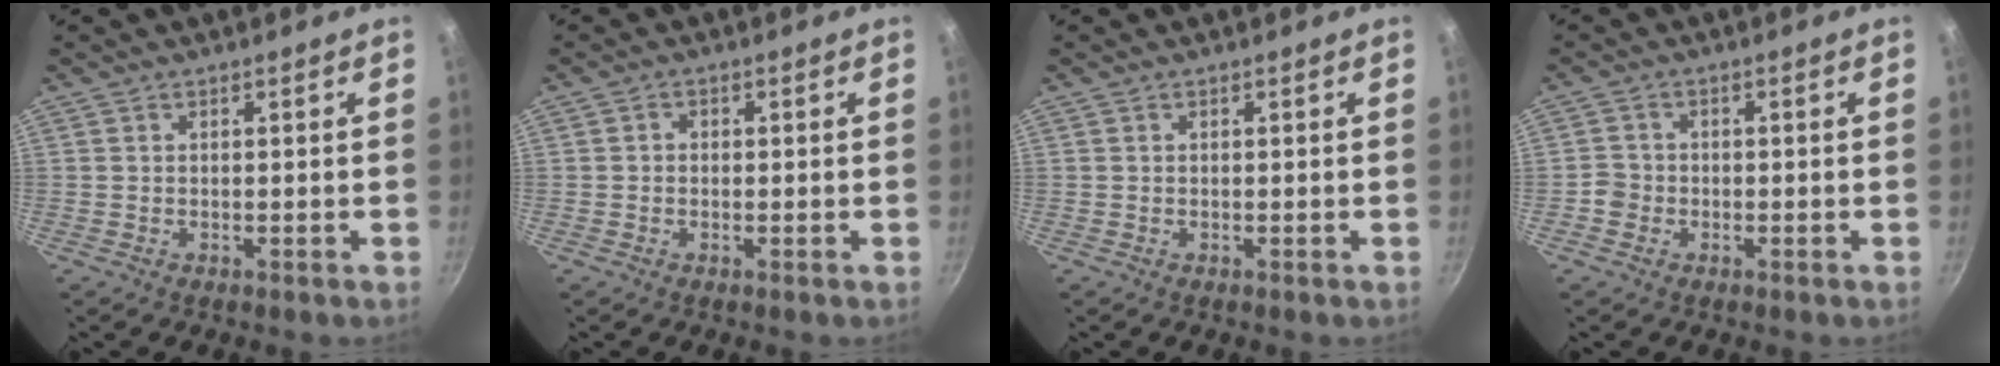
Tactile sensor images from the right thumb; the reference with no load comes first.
{"total": 1.2, "force": [-0.1, 1.1, 0.5], "torque": [-0.007, 0.005, -0.003]}
{"total": 0.0}
{"total": 2.5, "force": [-1.1, 2.2, 0.6], "torque": [-0.001, 0.016, -0.021]}